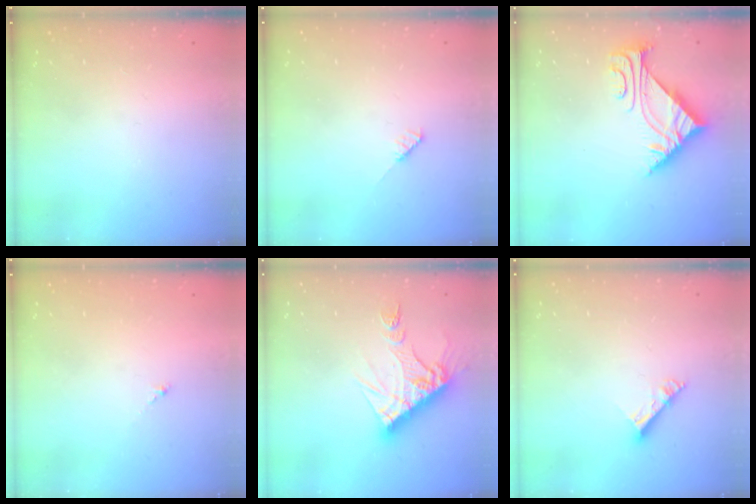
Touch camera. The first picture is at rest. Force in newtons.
{"total": 3.0, "press": 3.0, "slide": 0.2}
{"total": 5.2, "press": 5.2, "slide": 0.8}
{"total": 0.0}
{"total": 12.9, "press": 12.8, "slide": 1.3}
{"total": 6.6, "press": 6.5, "slide": 0.7}